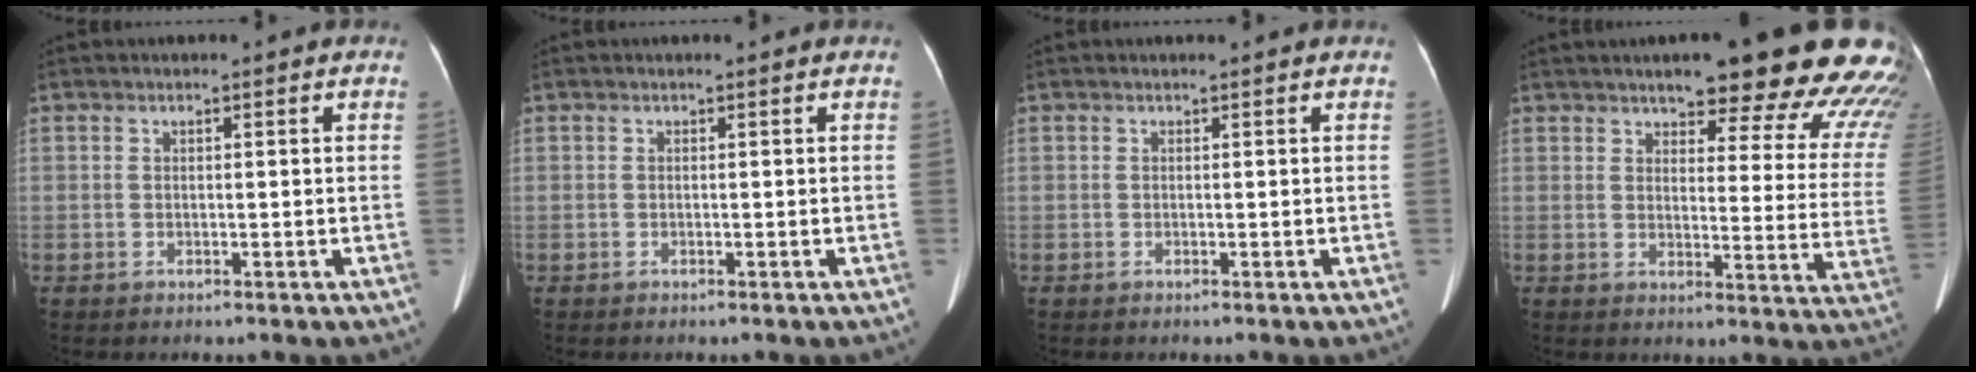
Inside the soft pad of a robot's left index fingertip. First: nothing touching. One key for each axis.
{"total": 0.0}
{"total": 0.0}
{"total": 23.2, "fx": 19.5, "fy": 4.4, "fz": 11.8, "tx": -0.123, "ty": -0.058, "tz": 0.209}